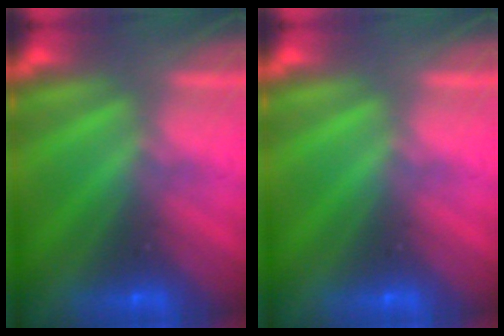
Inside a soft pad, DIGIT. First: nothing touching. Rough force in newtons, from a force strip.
{"total": 0.0}